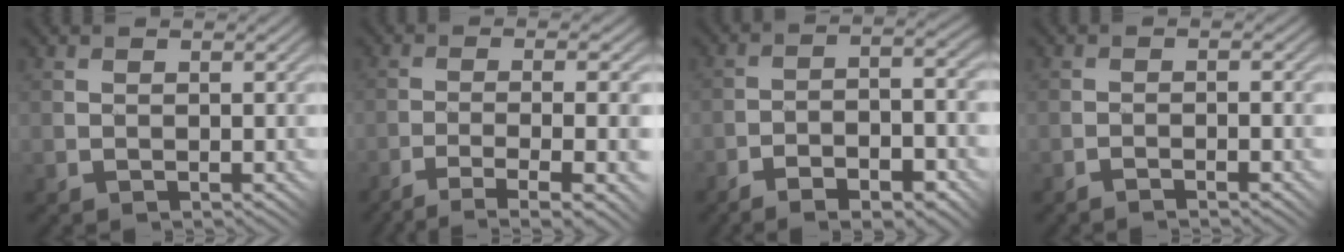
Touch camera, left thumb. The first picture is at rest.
{"total": 10.0, "force": [-5.7, 1.3, 8.2], "torque": [-0.122, 0.007, -0.080]}
{"total": 9.8, "force": [-5.9, 2.5, 7.4], "torque": [-0.119, -0.001, -0.094]}
{"total": 2.2, "force": [-1.6, -0.1, 1.5], "torque": [-0.026, 0.010, -0.030]}